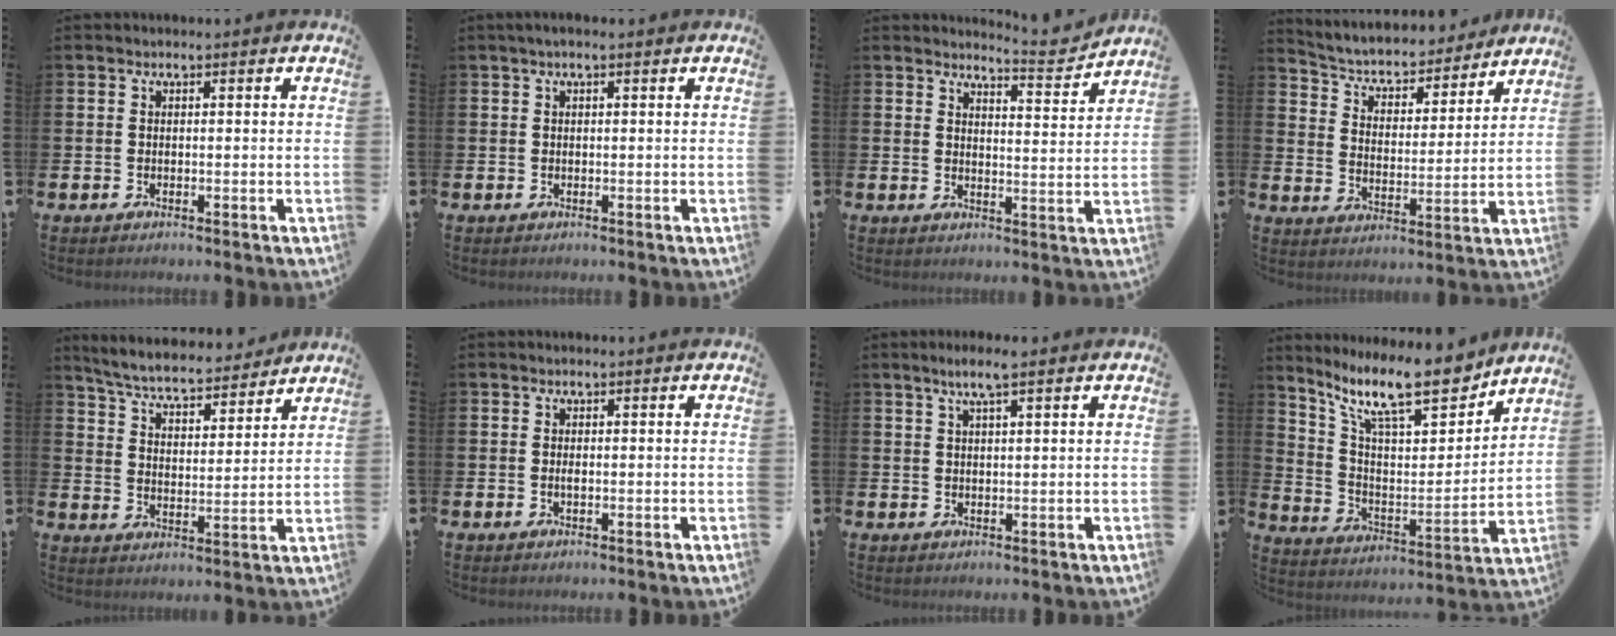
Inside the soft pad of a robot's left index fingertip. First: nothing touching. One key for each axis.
{"total": 0.9, "fx": 0.4, "fy": 0.2, "fz": 0.8, "tx": -0.014, "ty": 0.003, "tz": 0.006}
{"total": 4.5, "fx": 4.5, "fy": 0.1, "fz": 0.6, "tx": 0.000, "ty": -0.038, "tz": 0.073}
{"total": 5.2, "fx": 4.8, "fy": 1.8, "fz": 1.0, "tx": -0.056, "ty": -0.040, "tz": 0.077}
{"total": 6.2, "fx": 6.0, "fy": 0.9, "fz": 1.5, "tx": -0.062, "ty": -0.041, "tz": 0.102}
{"total": 0.7, "fx": 0.0, "fy": 0.2, "fz": 0.7, "tx": -0.015, "ty": 0.001, "tz": 0.000}
{"total": 3.3, "fx": 2.3, "fy": 0.3, "fz": 2.3, "tx": -0.046, "ty": 0.002, "tz": 0.040}
{"total": 14.1, "fx": 11.7, "fy": 3.5, "fz": 7.0, "tx": -0.157, "ty": -0.072, "tz": 0.203}